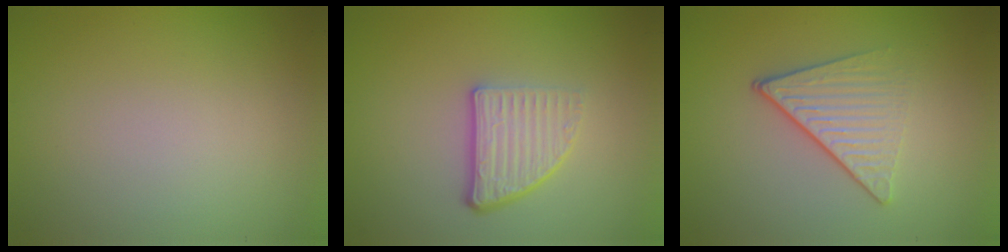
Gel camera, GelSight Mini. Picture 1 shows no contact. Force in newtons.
{"total": 3.9, "press": 2.5, "slide": 2.9}
{"total": 4.2, "press": 2.9, "slide": 3.0}